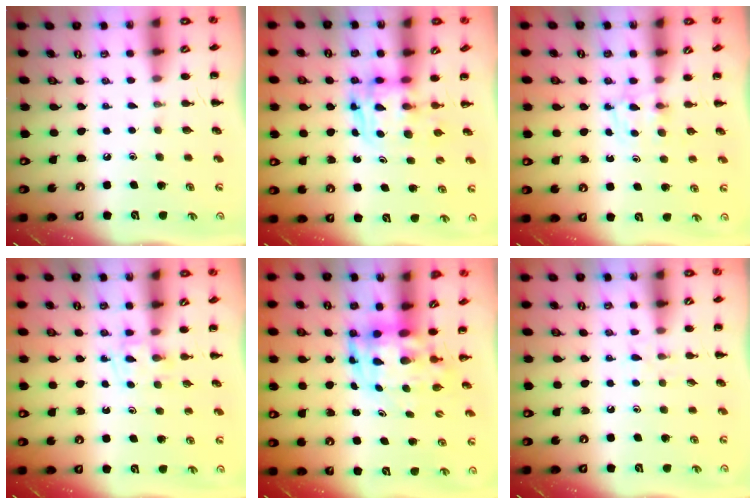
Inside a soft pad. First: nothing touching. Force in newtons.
{"total": 2.7, "press": 2.7, "slide": 0.2}
{"total": 2.8, "press": 2.5, "slide": 1.4}
{"total": 4.5, "press": 4.2, "slide": 1.4}
{"total": 4.5, "press": 4.3, "slide": 1.3}
{"total": 4.5, "press": 4.1, "slide": 1.8}